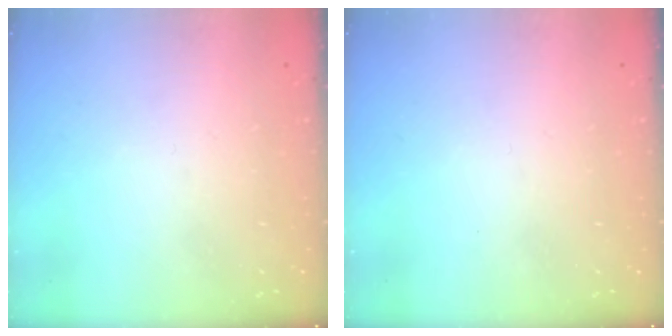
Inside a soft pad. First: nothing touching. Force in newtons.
{"total": 0.0}